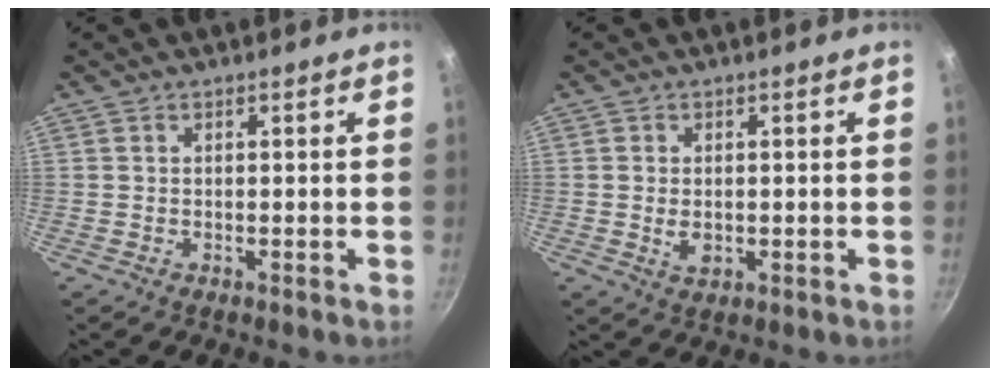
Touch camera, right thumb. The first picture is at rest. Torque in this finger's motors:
{"motor_torque": [-0.26, 0.15, 0.58, 0.02, 0.04]}